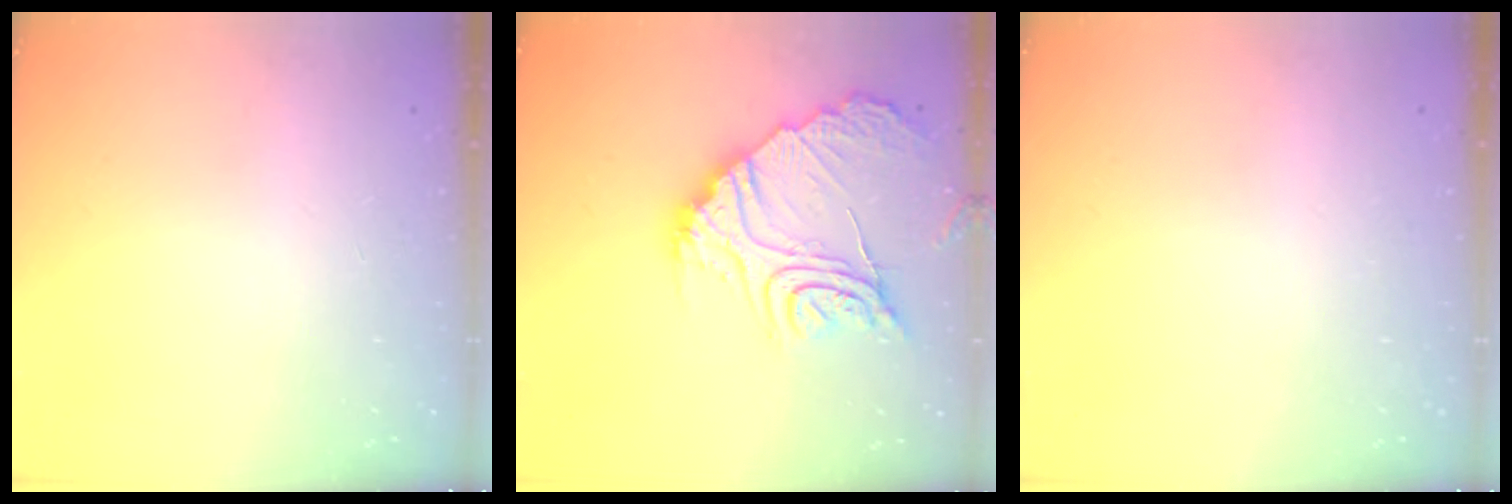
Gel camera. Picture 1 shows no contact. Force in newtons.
{"total": 18.5, "press": 18.4, "slide": 1.9}
{"total": 0.0}